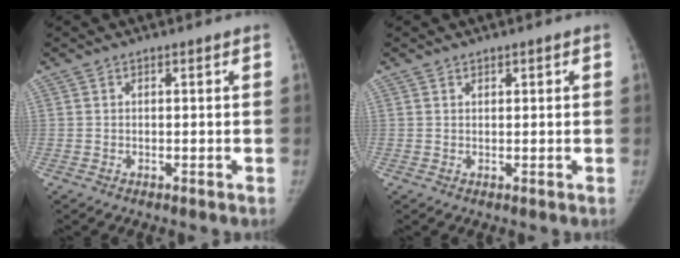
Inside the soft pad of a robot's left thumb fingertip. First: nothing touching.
{"total": 0.7, "force": [0.5, 0.4, 0.3], "torque": [0.003, -0.002, 0.006]}